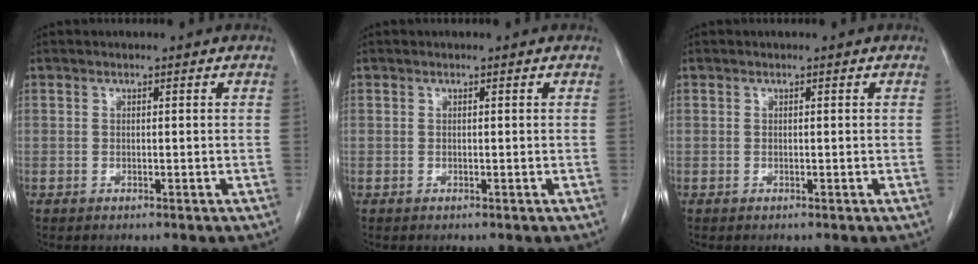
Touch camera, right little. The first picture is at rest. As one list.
[{"total": 0.0}, {"total": 0.0}]